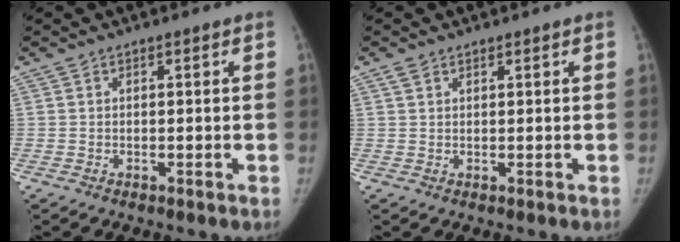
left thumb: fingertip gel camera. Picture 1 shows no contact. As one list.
[{"total": 1.5, "force": [1.1, 0.8, 0.6], "torque": [-0.013, 0.004, 0.021]}]